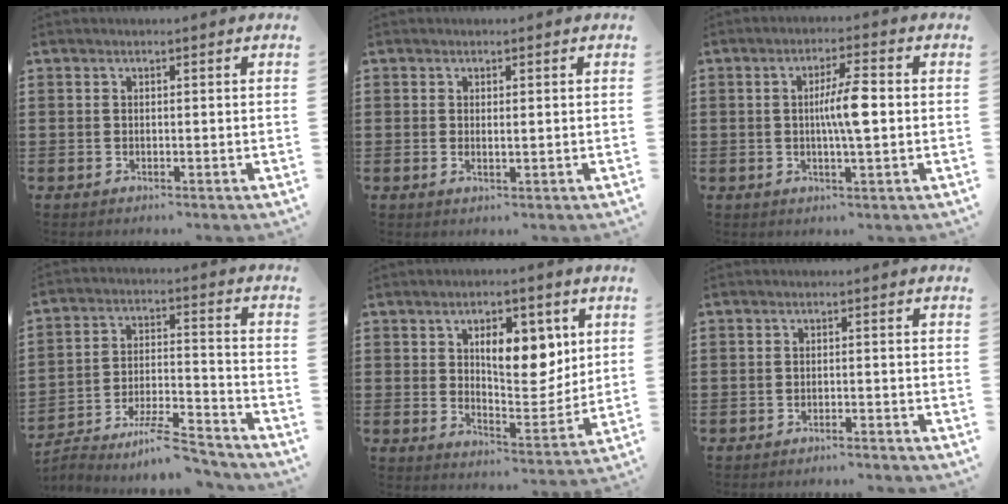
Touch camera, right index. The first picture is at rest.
{"total": 0.9, "force": [0.2, 0.2, 0.9], "torque": [-0.018, 0.002, 0.003]}
{"total": 6.1, "force": [0.0, 0.8, 6.0], "torque": [-0.107, 0.001, -0.004]}
{"total": 8.4, "force": [-7.2, 1.3, 4.2], "torque": [-0.068, 0.012, -0.137]}
{"total": 9.0, "force": [3.6, 4.7, 6.7], "torque": [-0.099, -0.005, 0.054]}
{"total": 1.3, "force": [-1.3, -0.2, 0.2], "torque": [-0.006, 0.002, -0.026]}